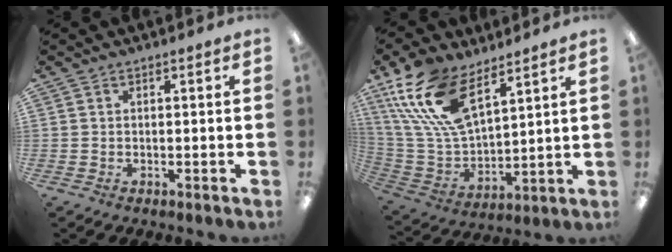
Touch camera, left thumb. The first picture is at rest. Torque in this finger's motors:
{"motor_torque": [0.64, 0.61, 1.41, -1.37, 0.59]}